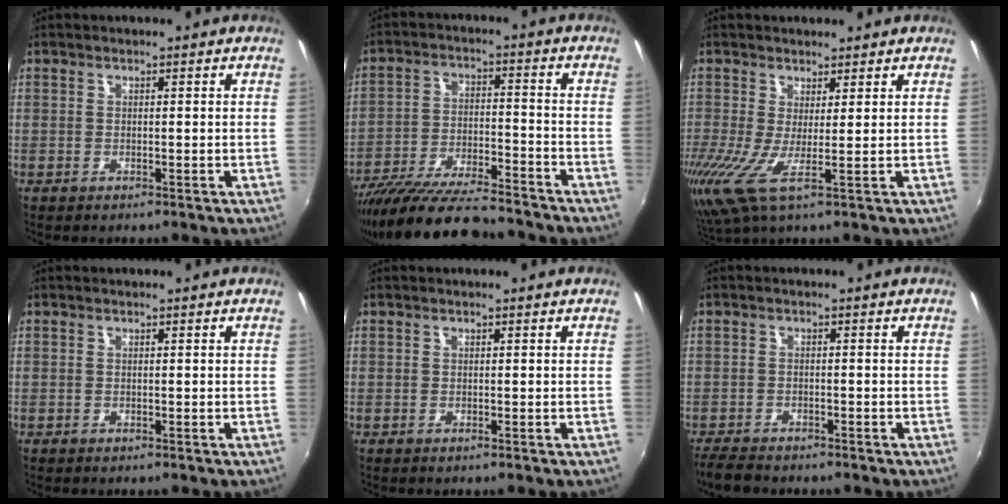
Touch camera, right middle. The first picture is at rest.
{"total": 17.7, "force": [-15.4, 2.9, 8.2], "torque": [-0.165, -0.035, -0.253]}
{"total": 6.6, "force": [-0.2, 0.5, 6.6], "torque": [-0.134, -0.019, -0.018]}
{"total": 0.0}
{"total": 0.0}
{"total": 4.5, "force": [-4.1, 1.0, 1.5], "torque": [-0.045, -0.022, -0.078]}